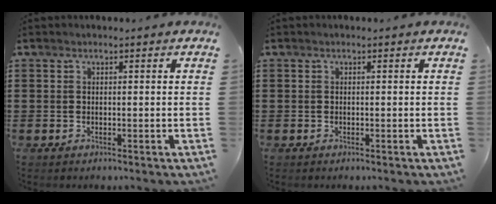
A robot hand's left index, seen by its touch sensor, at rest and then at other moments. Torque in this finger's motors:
{"motor_torque": [0.00, 0.00, 0.00, -0.01]}